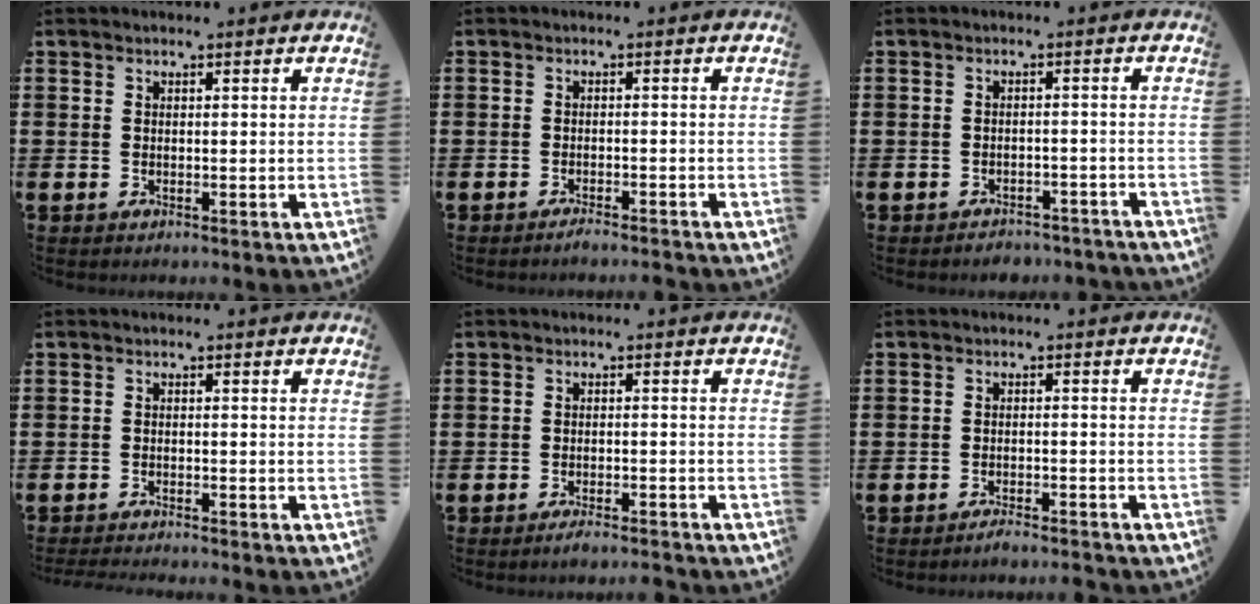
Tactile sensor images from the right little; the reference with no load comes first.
{"total": 1.4, "force": [-1.3, -0.1, 0.5], "torque": [-0.008, -0.002, -0.024]}
{"total": 1.8, "force": [-1.8, 0.2, -0.1], "torque": [-0.004, 0.004, -0.040]}
{"total": 1.2, "force": [-1.1, -0.2, 0.1], "torque": [-0.003, -0.001, -0.023]}
{"total": 1.7, "force": [-1.6, 0.0, 0.8], "torque": [-0.013, 0.001, -0.030]}
{"total": 1.8, "force": [-1.7, -0.1, 0.4], "torque": [-0.008, 0.002, -0.033]}